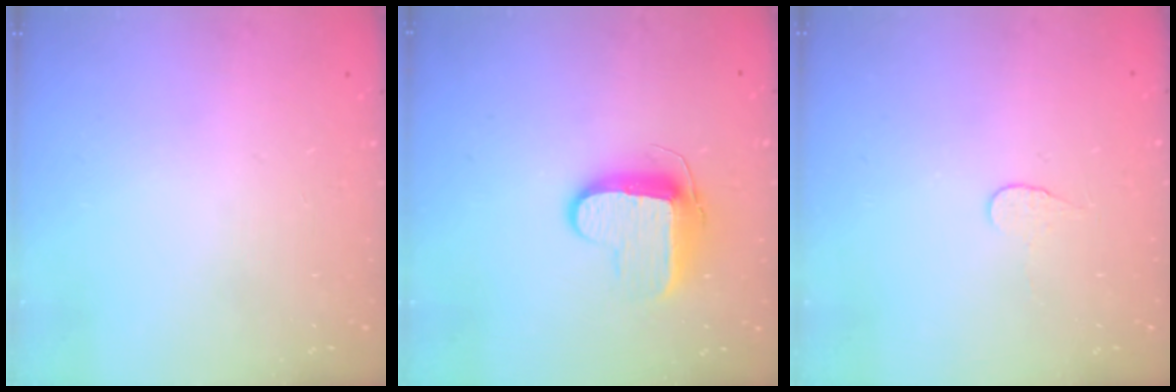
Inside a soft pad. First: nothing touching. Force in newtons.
{"total": 9.4, "press": 9.4, "slide": 0.7}
{"total": 3.9, "press": 3.9, "slide": 0.4}